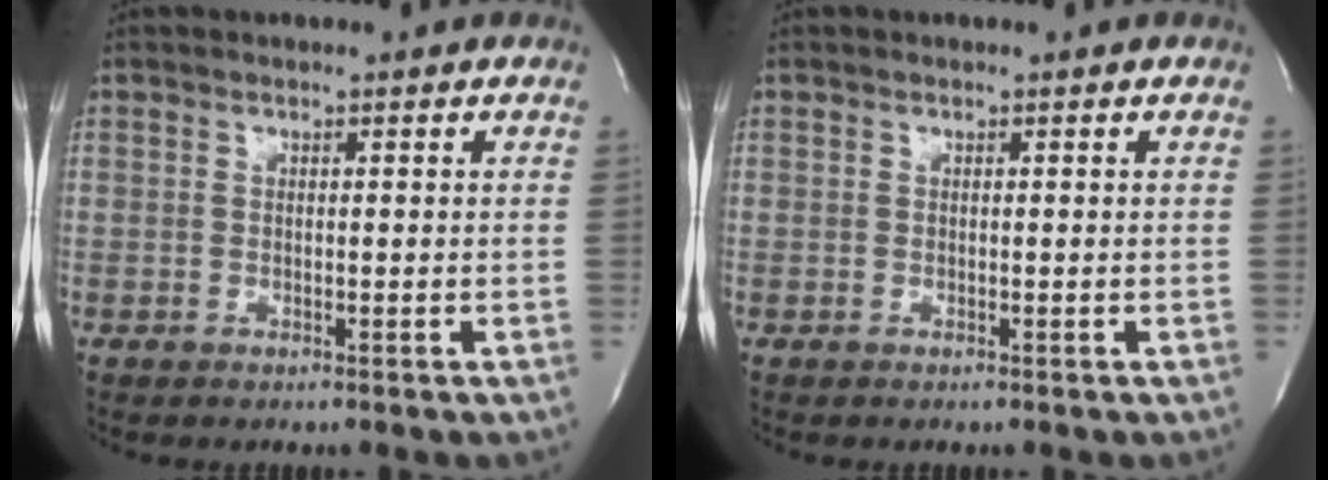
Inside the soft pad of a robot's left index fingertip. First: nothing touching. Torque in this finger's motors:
{"motor_torque": [0.01, 0.00, 0.00, 0.00]}